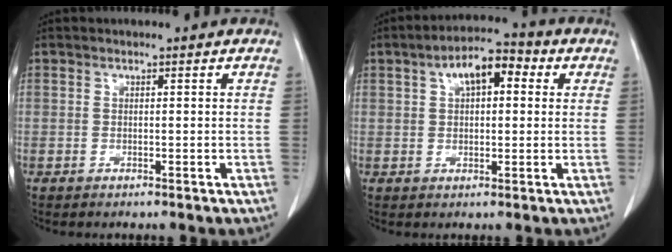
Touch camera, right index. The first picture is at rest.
{"total": 7.8, "force": [2.7, 3.5, 6.4], "torque": [-0.100, 0.034, 0.039]}